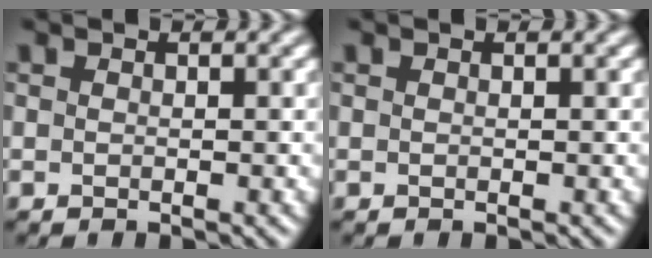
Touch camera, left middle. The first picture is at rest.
{"total": 0.0}